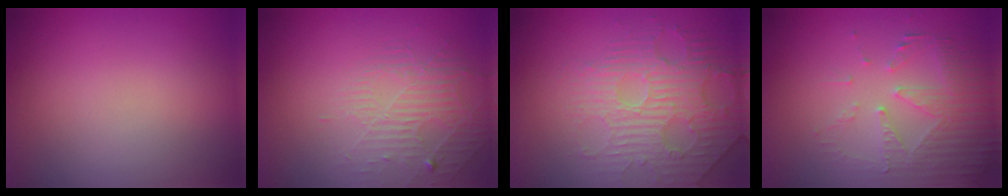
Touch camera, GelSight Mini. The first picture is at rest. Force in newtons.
{"total": 2.2, "press": 1.4, "slide": 1.7}
{"total": 4.8, "press": 3.8, "slide": 2.9}
{"total": 5.4, "press": 3.7, "slide": 3.9}